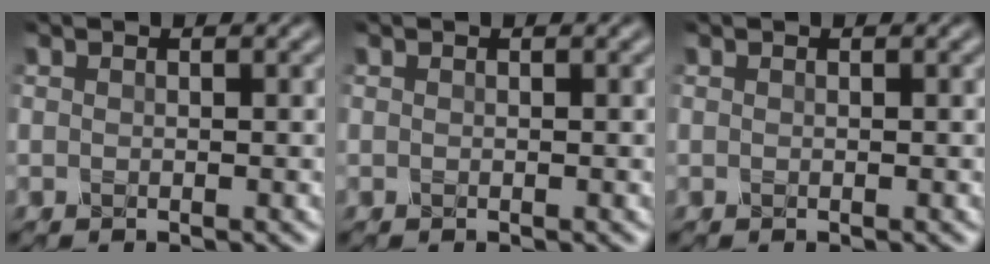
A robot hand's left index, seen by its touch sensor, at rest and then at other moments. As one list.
[{"total": 0.0}, {"total": 0.0}]